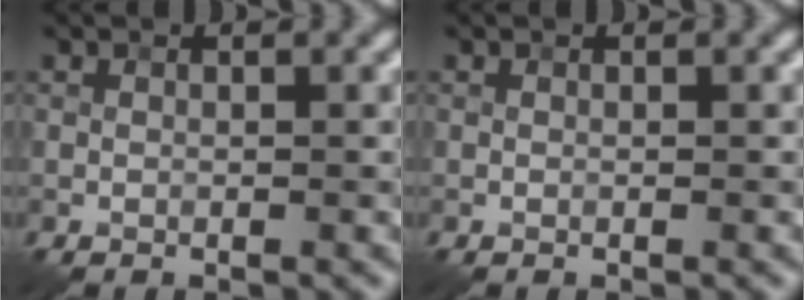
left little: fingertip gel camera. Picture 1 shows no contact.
{"total": 0.0}